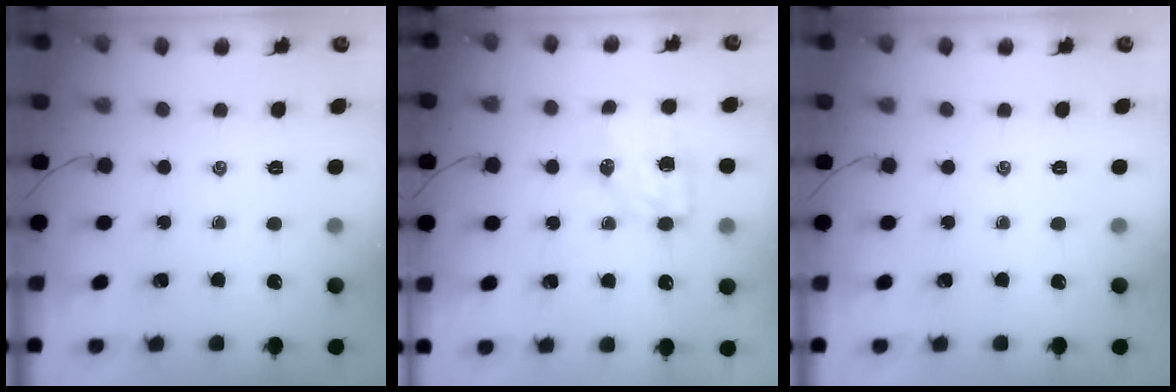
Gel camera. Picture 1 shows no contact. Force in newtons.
{"total": 6.5, "press": 6.5, "slide": 0.4}
{"total": 0.0}